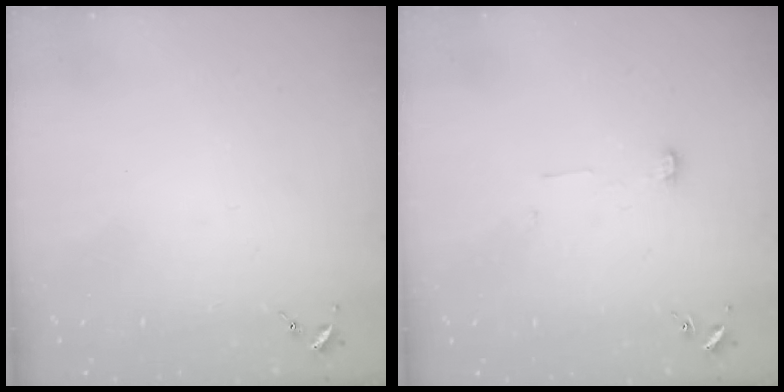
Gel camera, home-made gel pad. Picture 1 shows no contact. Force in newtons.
{"total": 4.1, "press": 4.1, "slide": 0.3}